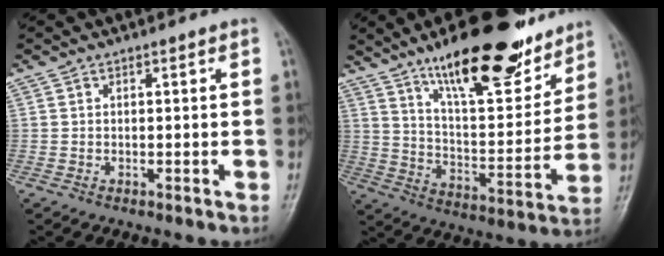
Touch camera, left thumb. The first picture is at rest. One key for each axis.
{"total": 22.0, "fx": 15.4, "fy": 7.1, "fz": 14.1, "tx": -0.168, "ty": -0.076, "tz": 0.249}